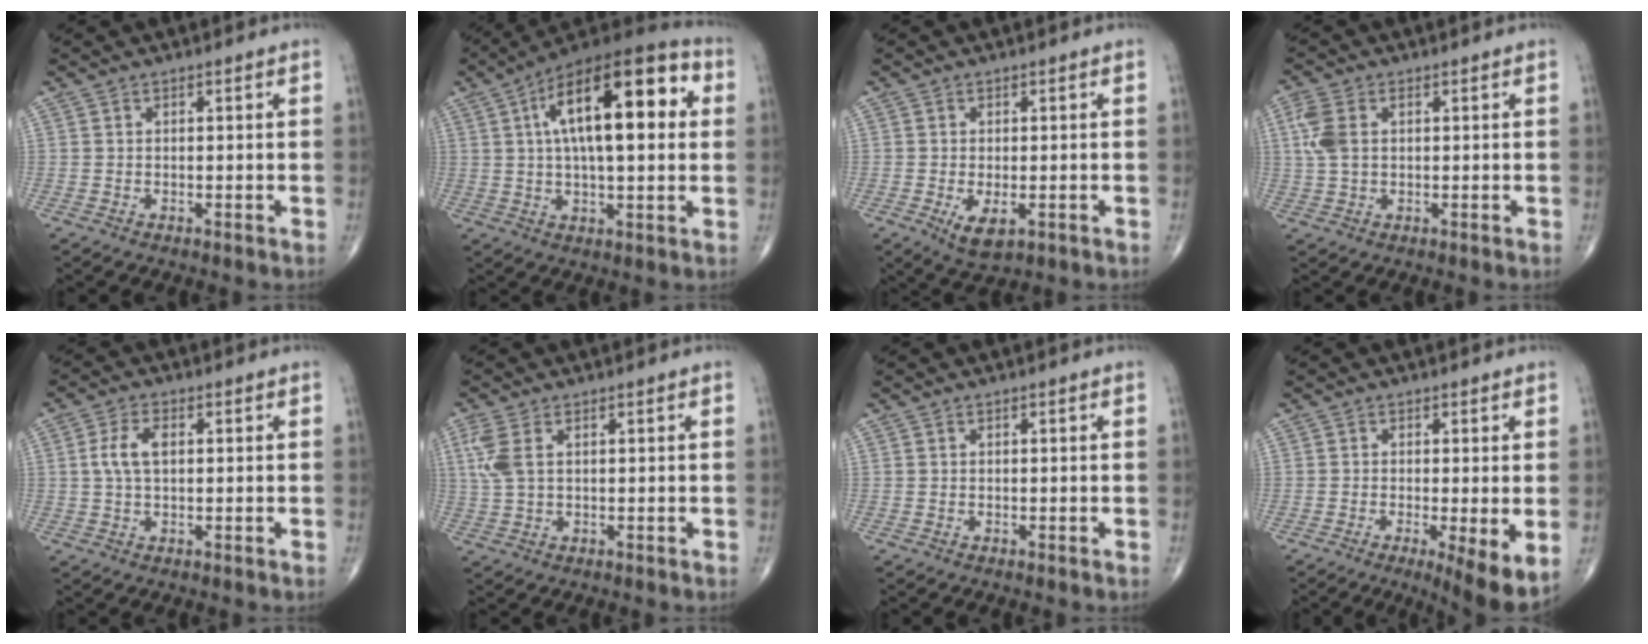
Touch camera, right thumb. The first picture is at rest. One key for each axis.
{"total": 22.3, "fx": 5.1, "fy": 8.7, "fz": 19.9, "tx": -0.301, "ty": 0.020, "tz": 0.068}
{"total": 5.1, "fx": -1.6, "fy": 2.4, "fz": 4.2, "tx": -0.070, "ty": -0.011, "tz": -0.019}
{"total": 5.5, "fx": 1.2, "fy": 3.4, "fz": 4.2, "tx": -0.114, "ty": 0.011, "tz": 0.023}
{"total": 4.9, "fx": 0.8, "fy": 2.5, "fz": 4.2, "tx": -0.095, "ty": 0.008, "tz": 0.013}
{"total": 4.8, "fx": 1.5, "fy": 2.3, "fz": 4.0, "tx": -0.115, "ty": 0.008, "tz": 0.037}
{"total": 0.0}
{"total": 7.7, "fx": -1.8, "fy": 1.7, "fz": 7.3, "tx": -0.115, "ty": -0.023, "tz": -0.029}